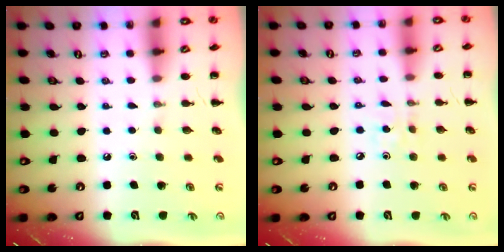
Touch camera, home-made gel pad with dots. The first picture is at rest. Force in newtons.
{"total": 2.2, "press": 2.1, "slide": 0.6}